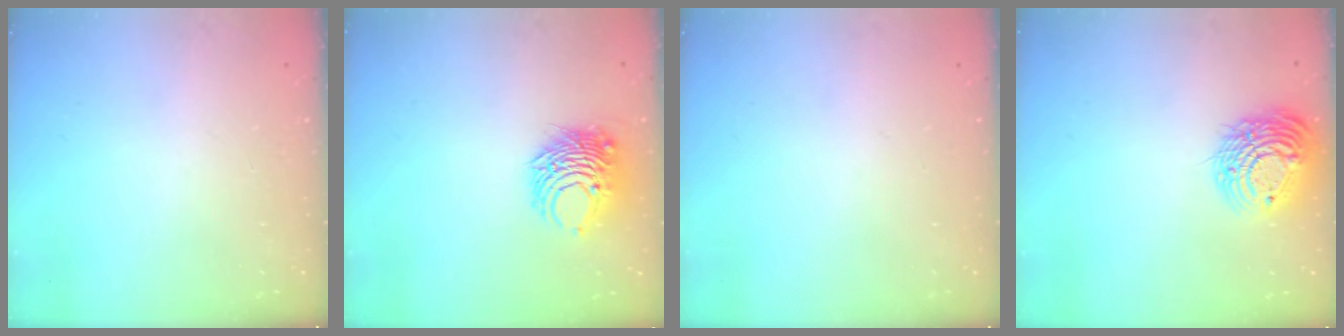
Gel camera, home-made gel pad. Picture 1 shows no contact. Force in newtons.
{"total": 8.4, "press": 8.4, "slide": 0.5}
{"total": 0.0}
{"total": 13.6, "press": 13.5, "slide": 1.4}